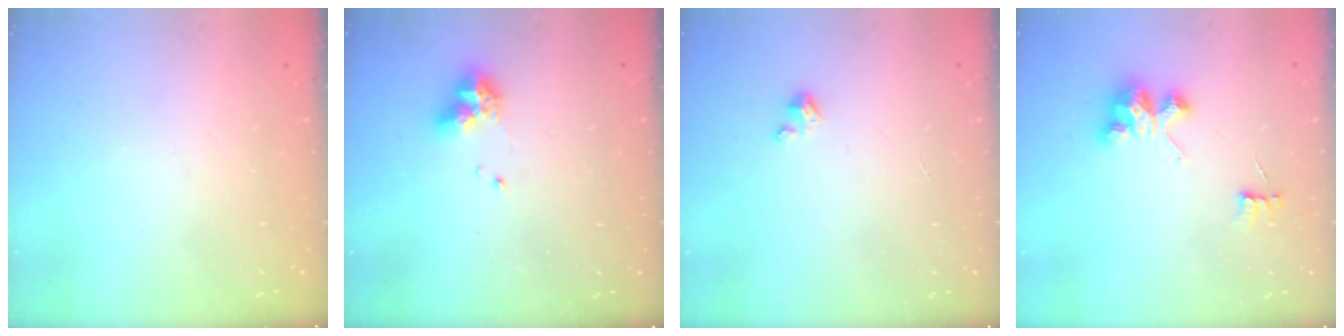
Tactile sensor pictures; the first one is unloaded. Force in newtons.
{"total": 8.2, "press": 8.1, "slide": 1.2}
{"total": 2.0, "press": 1.9, "slide": 0.3}
{"total": 3.6, "press": 3.6, "slide": 0.0}